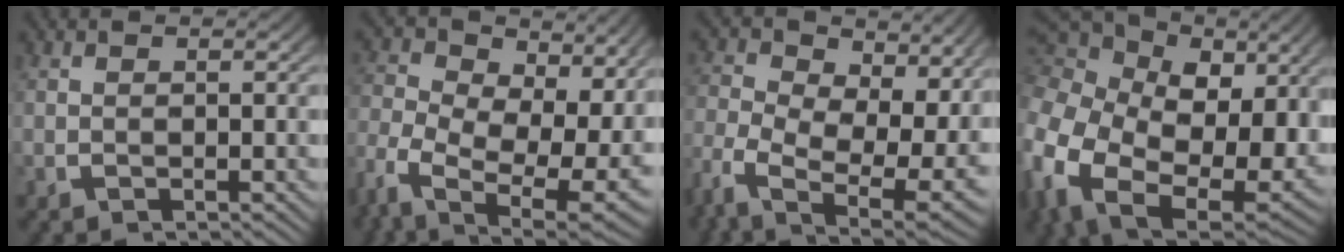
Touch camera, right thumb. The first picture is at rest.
{"total": 10.5, "force": [-3.1, 6.5, 7.7], "torque": [-0.149, -0.062, -0.035]}
{"total": 9.2, "force": [-2.8, 5.5, 6.9], "torque": [-0.139, -0.061, -0.029]}
{"total": 16.6, "force": [-1.4, 12.0, 11.3], "torque": [-0.263, -0.090, -0.001]}